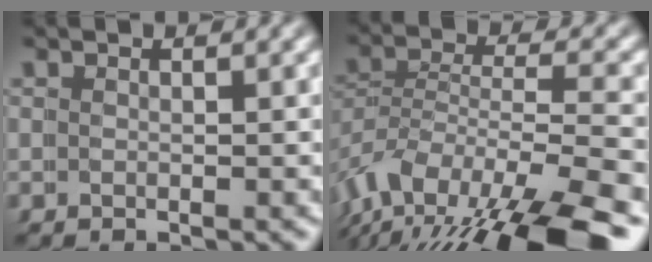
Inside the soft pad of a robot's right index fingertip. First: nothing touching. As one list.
[{"total": 8.6, "force": [-4.5, 4.1, 6.0], "torque": [-0.121, -0.041, -0.059]}]